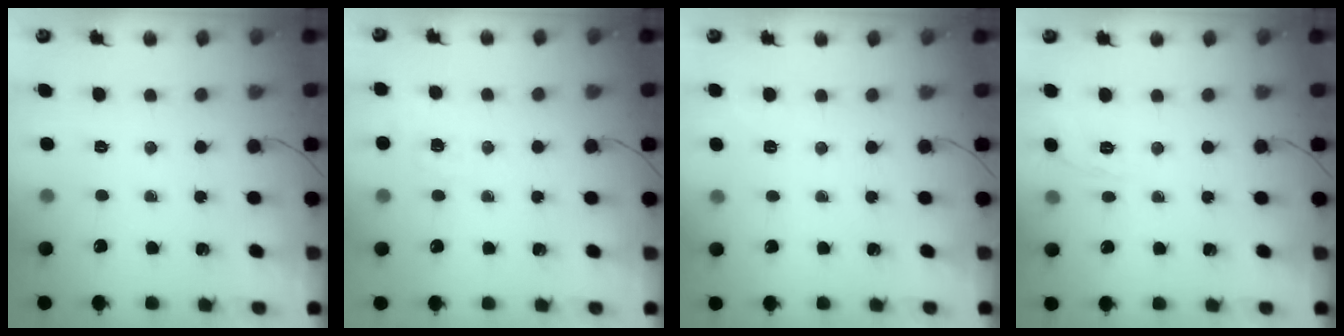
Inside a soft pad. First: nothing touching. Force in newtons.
{"total": 1.6, "press": 0.2, "slide": 1.6}
{"total": 2.3, "press": 1.5, "slide": 1.7}
{"total": 7.4, "press": 7.2, "slide": 1.8}